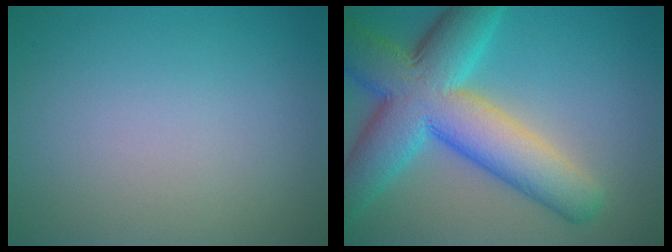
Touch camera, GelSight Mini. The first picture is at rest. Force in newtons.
{"total": 11.6, "press": 11.6, "slide": 0.4}